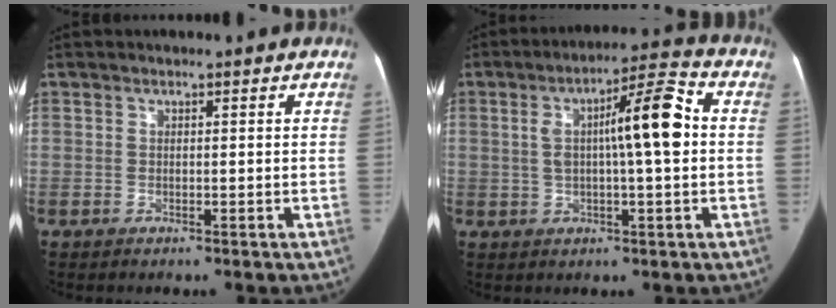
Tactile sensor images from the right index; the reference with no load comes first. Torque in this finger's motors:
{"motor_torque": [1.13, 0.31, 0.32, 0.08]}